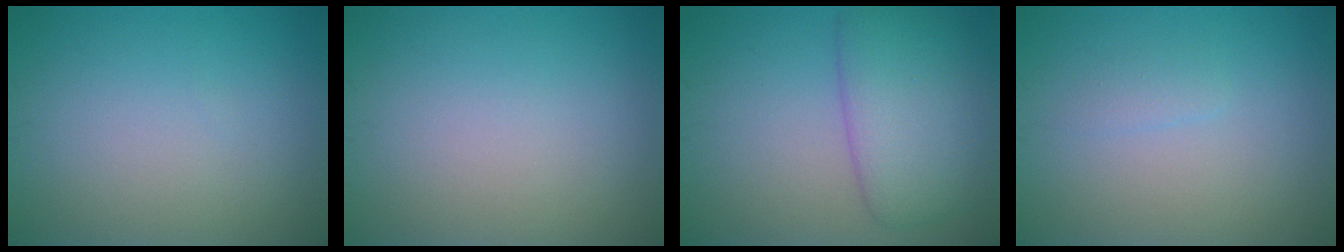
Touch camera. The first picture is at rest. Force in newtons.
{"total": 0.0}
{"total": 5.7, "press": 5.7, "slide": 0.3}
{"total": 0.8, "press": 0.8, "slide": 0.1}